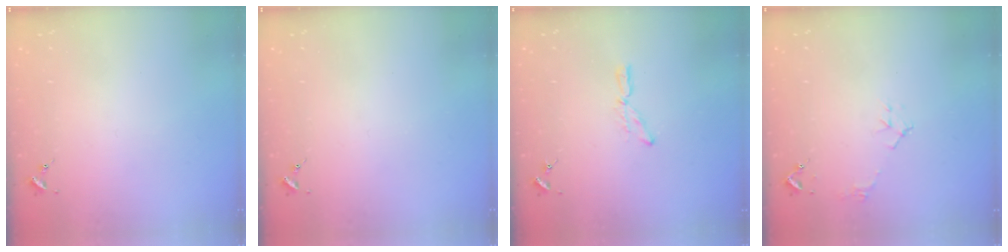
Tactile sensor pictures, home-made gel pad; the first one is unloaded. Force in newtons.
{"total": 0.0}
{"total": 6.4, "press": 6.4, "slide": 0.3}
{"total": 5.3, "press": 5.3, "slide": 0.7}